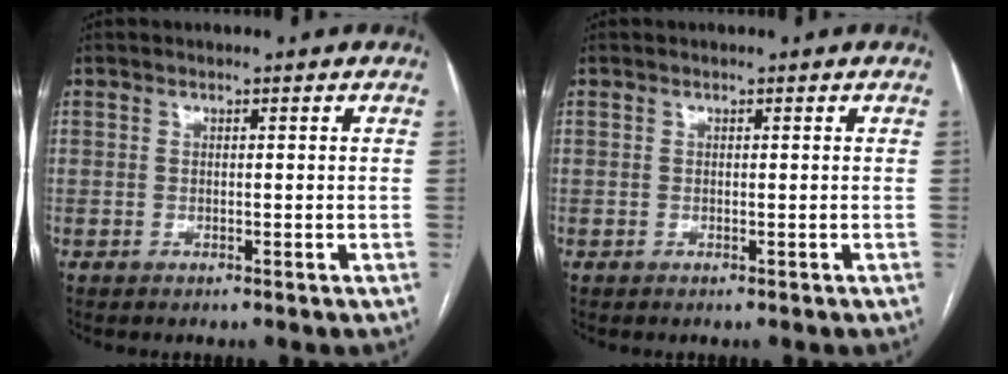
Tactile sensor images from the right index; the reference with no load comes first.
{"total": 0.0}